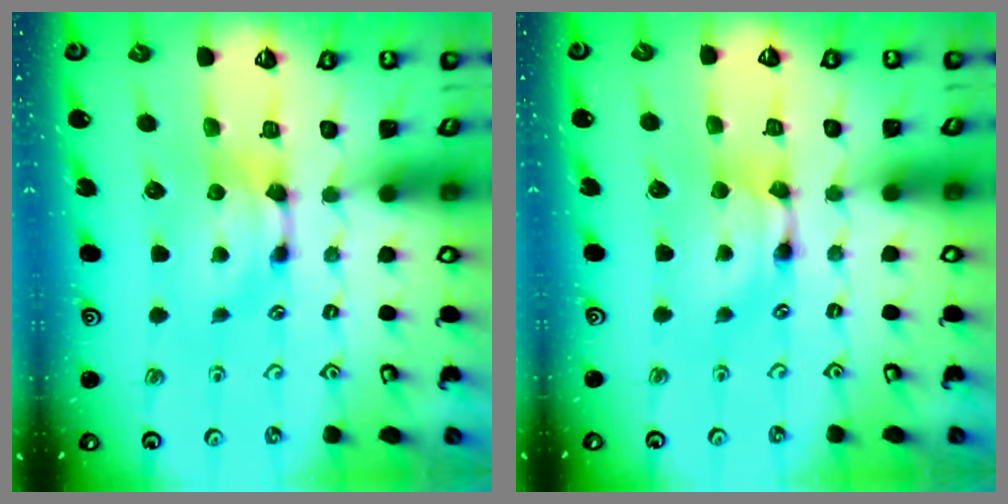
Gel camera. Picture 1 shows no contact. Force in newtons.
{"total": 1.7, "press": 1.7, "slide": 0.1}